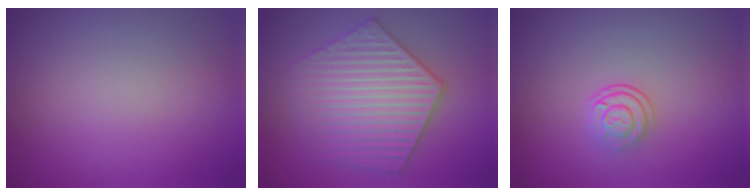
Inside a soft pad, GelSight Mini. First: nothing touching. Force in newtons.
{"total": 6.1, "press": 6.0, "slide": 0.9}
{"total": 2.6, "press": 1.8, "slide": 1.9}